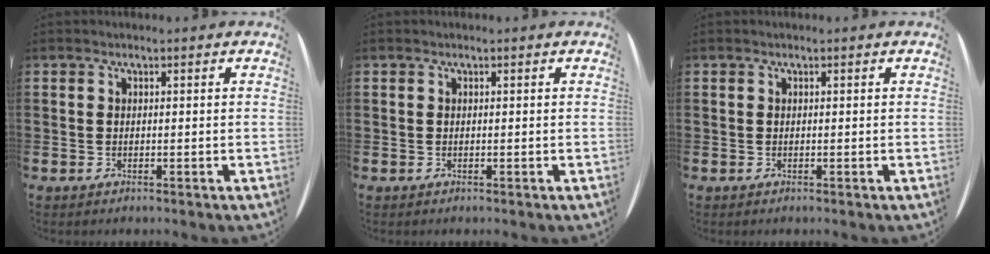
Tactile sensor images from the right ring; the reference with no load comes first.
{"total": 0.0}
{"total": 0.0}